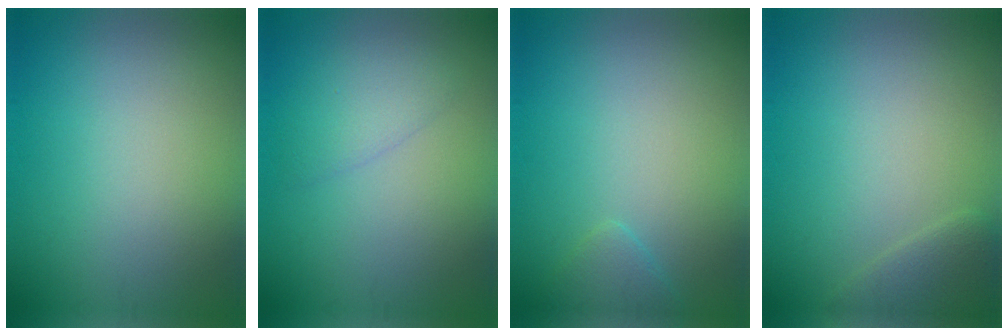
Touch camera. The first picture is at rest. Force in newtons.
{"total": 2.0, "press": 2.0, "slide": 0.2}
{"total": 1.4, "press": 1.4, "slide": 0.2}
{"total": 2.2, "press": 2.2, "slide": 0.2}